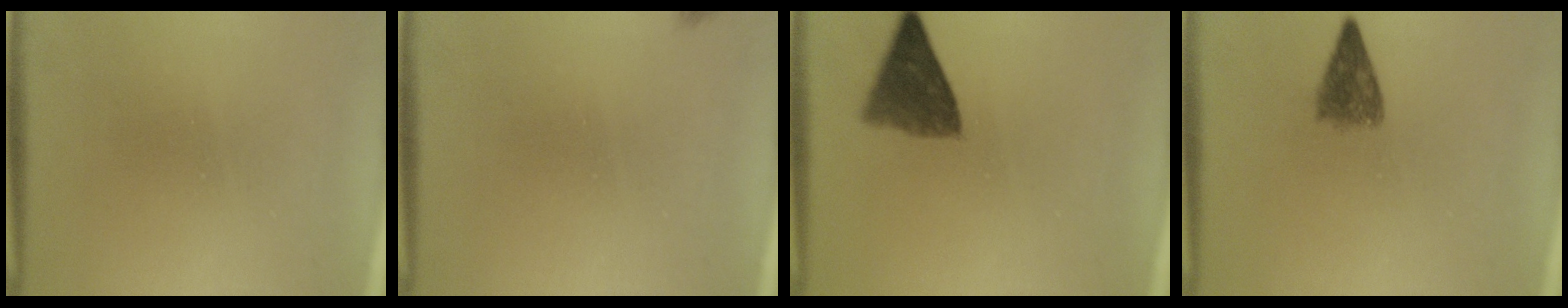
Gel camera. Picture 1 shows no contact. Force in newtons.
{"total": 0.9}
{"total": 7.2}
{"total": 4.1}